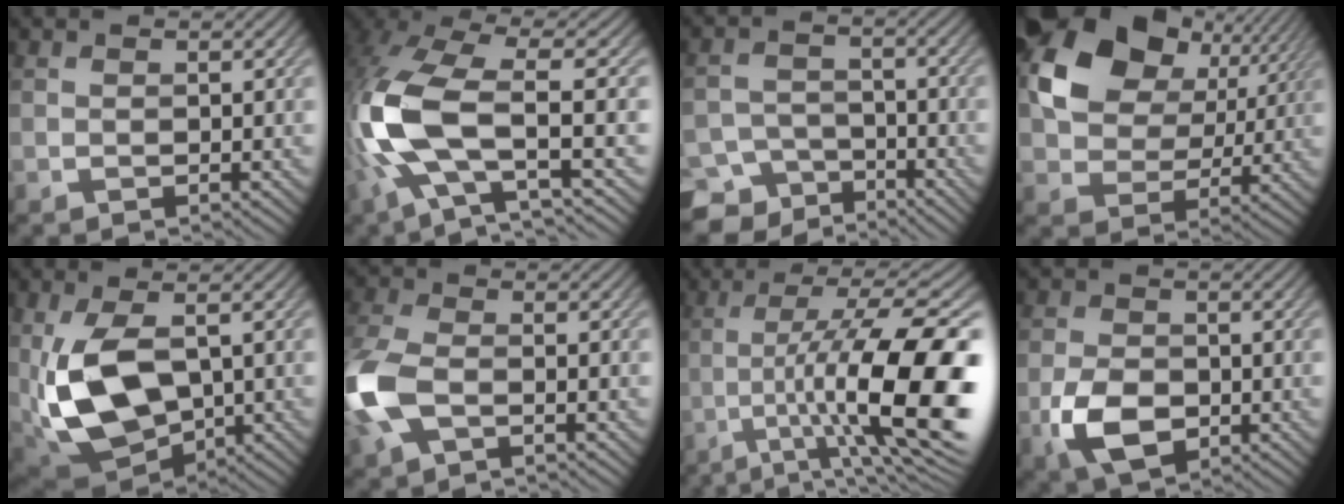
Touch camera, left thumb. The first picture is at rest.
{"total": 13.3, "force": [-1.7, 5.2, 12.1], "torque": [-0.292, -0.006, -0.040]}
{"total": 7.5, "force": [-6.1, 4.2, 1.4], "torque": [-0.031, -0.012, -0.098]}
{"total": 14.1, "force": [5.7, 10.2, 8.0], "torque": [-0.165, 0.014, 0.099]}
{"total": 13.2, "force": [-0.8, 7.6, 10.8], "torque": [-0.265, -0.027, -0.003]}
{"total": 8.4, "force": [-2.5, 4.7, 6.5], "torque": [-0.187, -0.011, -0.064]}
{"total": 16.0, "force": [-3.7, 4.2, 15.0], "torque": [-0.245, 0.002, -0.057]}
{"total": 6.9, "force": [-2.4, 4.5, 4.6], "torque": [-0.107, -0.012, -0.051]}